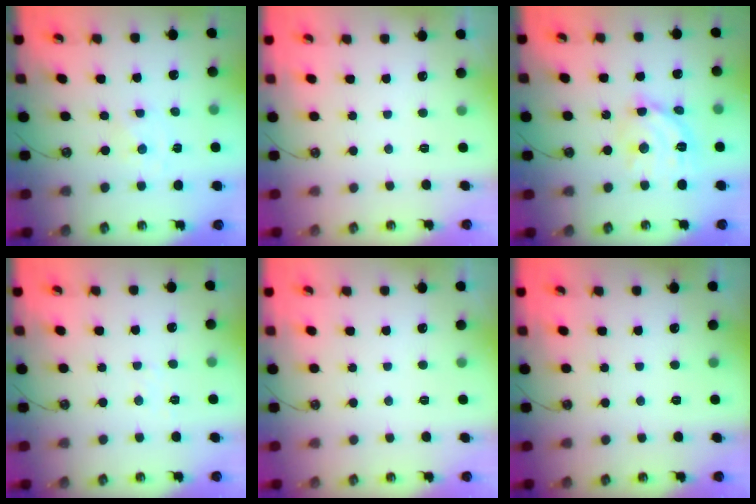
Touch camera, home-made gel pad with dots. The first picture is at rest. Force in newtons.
{"total": 0.0}
{"total": 13.1, "press": 13.1, "slide": 1.0}
{"total": 3.2, "press": 3.2, "slide": 0.4}
{"total": 0.0}
{"total": 0.0}